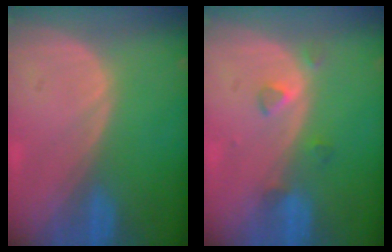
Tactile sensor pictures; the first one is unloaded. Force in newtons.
{"total": 2.5, "press": 2.3, "slide": 0.9}